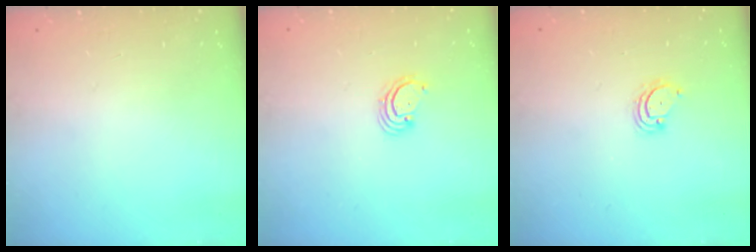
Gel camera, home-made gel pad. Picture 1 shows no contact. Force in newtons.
{"total": 2.7, "press": 2.7, "slide": 0.3}
{"total": 2.3, "press": 2.3, "slide": 0.2}